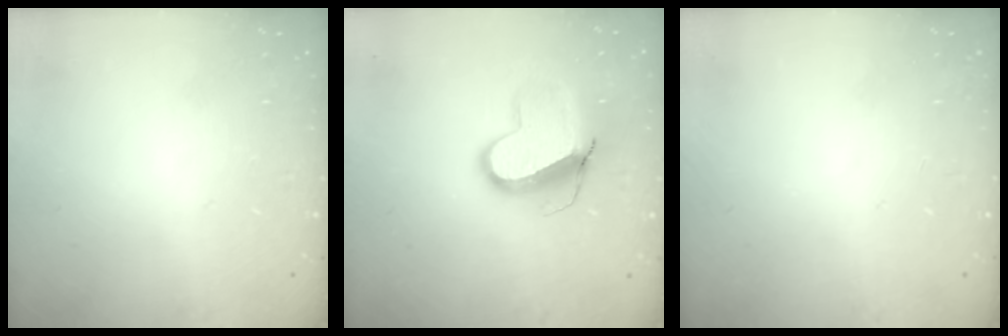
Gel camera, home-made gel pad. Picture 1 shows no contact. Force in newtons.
{"total": 10.7, "press": 10.6, "slide": 1.3}
{"total": 0.0}